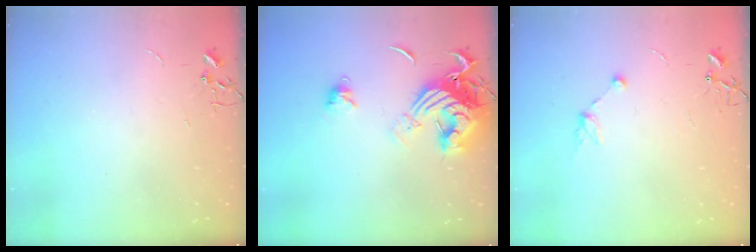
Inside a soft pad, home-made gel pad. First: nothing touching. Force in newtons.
{"total": 15.5, "press": 15.4, "slide": 1.8}
{"total": 8.3, "press": 8.1, "slide": 1.4}